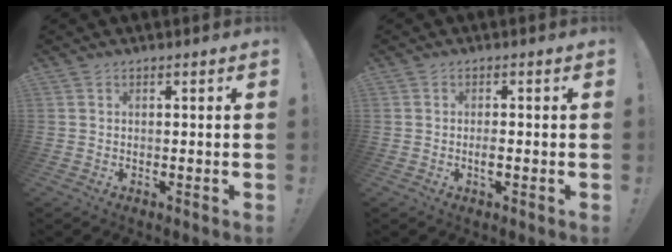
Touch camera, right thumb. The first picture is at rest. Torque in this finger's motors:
{"motor_torque": [-0.17, -0.36, -0.11, -0.20, -0.01]}